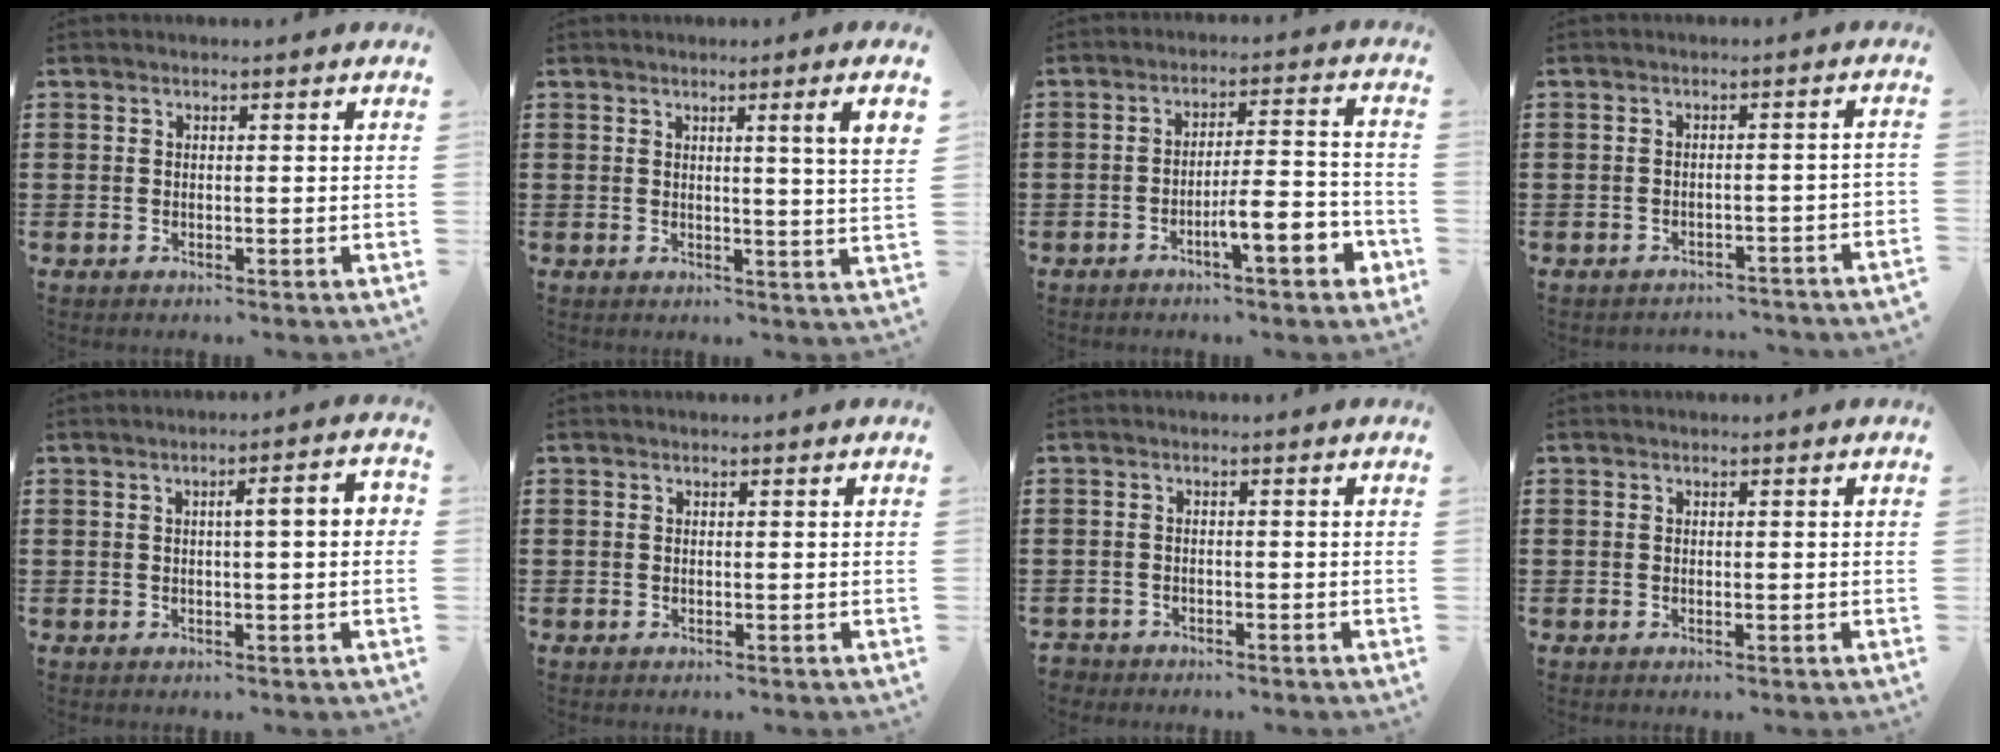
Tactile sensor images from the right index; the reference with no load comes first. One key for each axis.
{"total": 4.3, "fx": 1.9, "fy": -0.8, "fz": 3.8, "tx": -0.067, "ty": -0.010, "tz": 0.028}
{"total": 7.4, "fx": -3.8, "fy": 1.3, "fz": 6.3, "tx": -0.095, "ty": -0.006, "tz": -0.067}
{"total": 2.3, "fx": -2.2, "fy": 0.3, "fz": 0.5, "tx": -0.014, "ty": 0.000, "tz": -0.046}
{"total": 3.7, "fx": 0.2, "fy": 0.3, "fz": 3.7, "tx": -0.067, "ty": 0.001, "tz": -0.001}
{"total": 0.0}
{"total": 1.5, "fx": -1.5, "fy": 0.5, "fz": -0.1, "tx": -0.005, "ty": 0.001, "tz": -0.034}
{"total": 0.0}